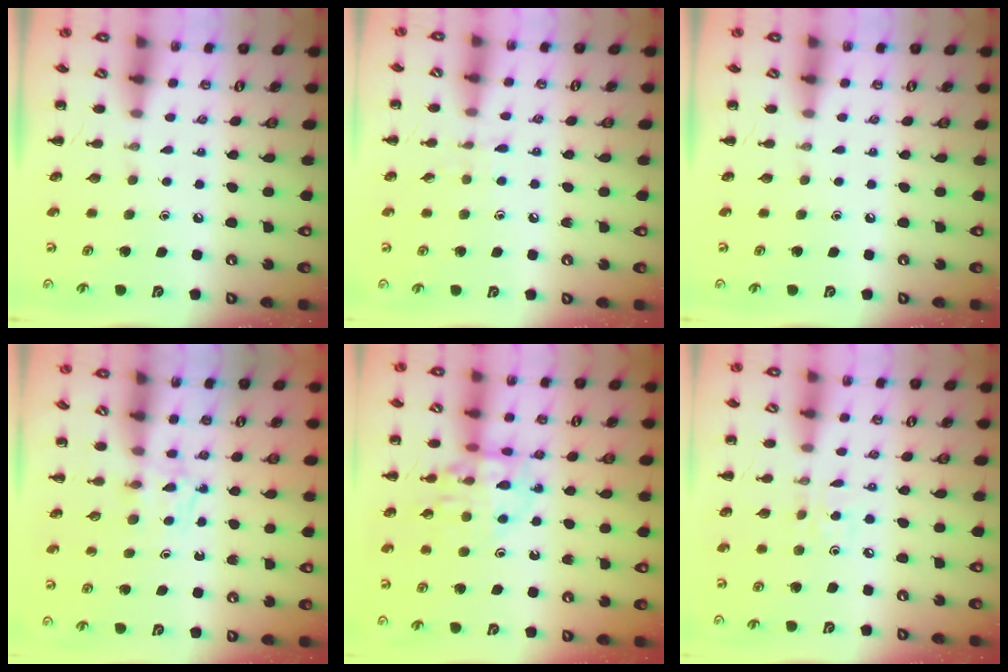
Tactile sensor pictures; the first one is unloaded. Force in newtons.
{"total": 5.4, "press": 5.0, "slide": 2.2}
{"total": 0.0}
{"total": 3.2, "press": 2.8, "slide": 1.5}
{"total": 13.2, "press": 13.1, "slide": 1.4}
{"total": 2.4, "press": 2.2, "slide": 0.8}